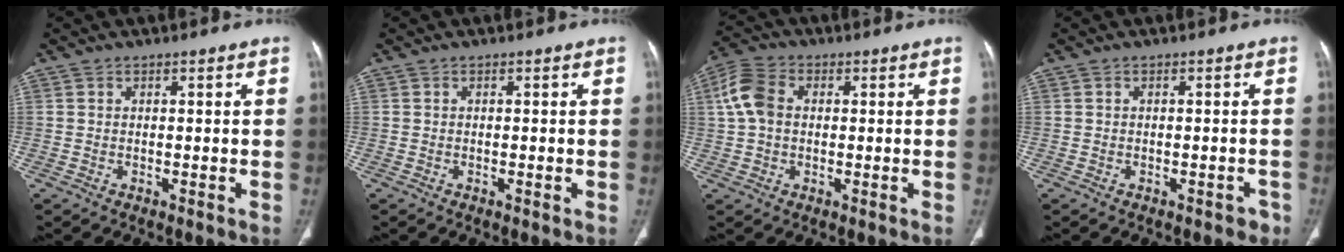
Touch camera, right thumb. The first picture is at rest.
{"total": 0.7, "force": [-0.2, 0.1, 0.7], "torque": [-0.011, -0.002, -0.003]}
{"total": 7.4, "force": [1.1, 5.3, 5.1], "torque": [-0.106, 0.021, 0.017]}
{"total": 2.1, "force": [-1.5, 1.0, 1.0], "torque": [-0.007, 0.007, -0.016]}